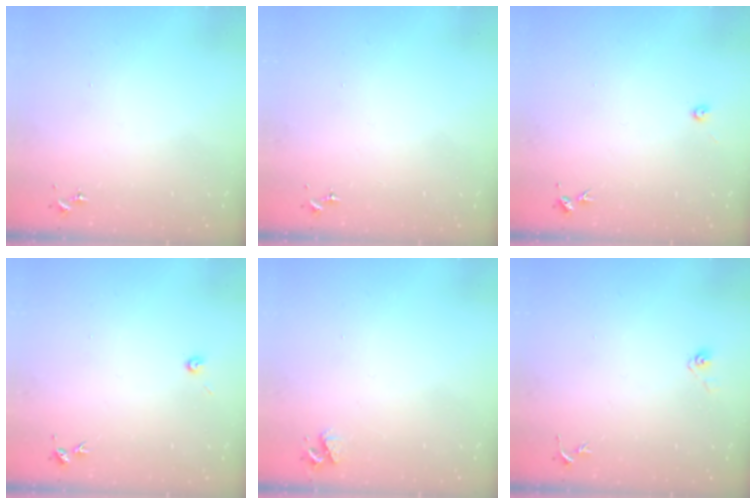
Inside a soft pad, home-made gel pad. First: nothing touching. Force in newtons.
{"total": 0.0}
{"total": 4.1, "press": 4.1, "slide": 0.4}
{"total": 3.0, "press": 3.0, "slide": 0.3}
{"total": 3.3, "press": 3.3, "slide": 0.5}
{"total": 3.6, "press": 2.9, "slide": 2.1}